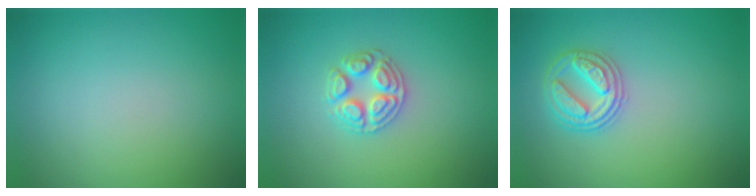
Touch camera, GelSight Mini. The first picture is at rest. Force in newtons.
{"total": 2.9, "press": 2.8, "slide": 0.4}
{"total": 2.9, "press": 2.9, "slide": 0.4}